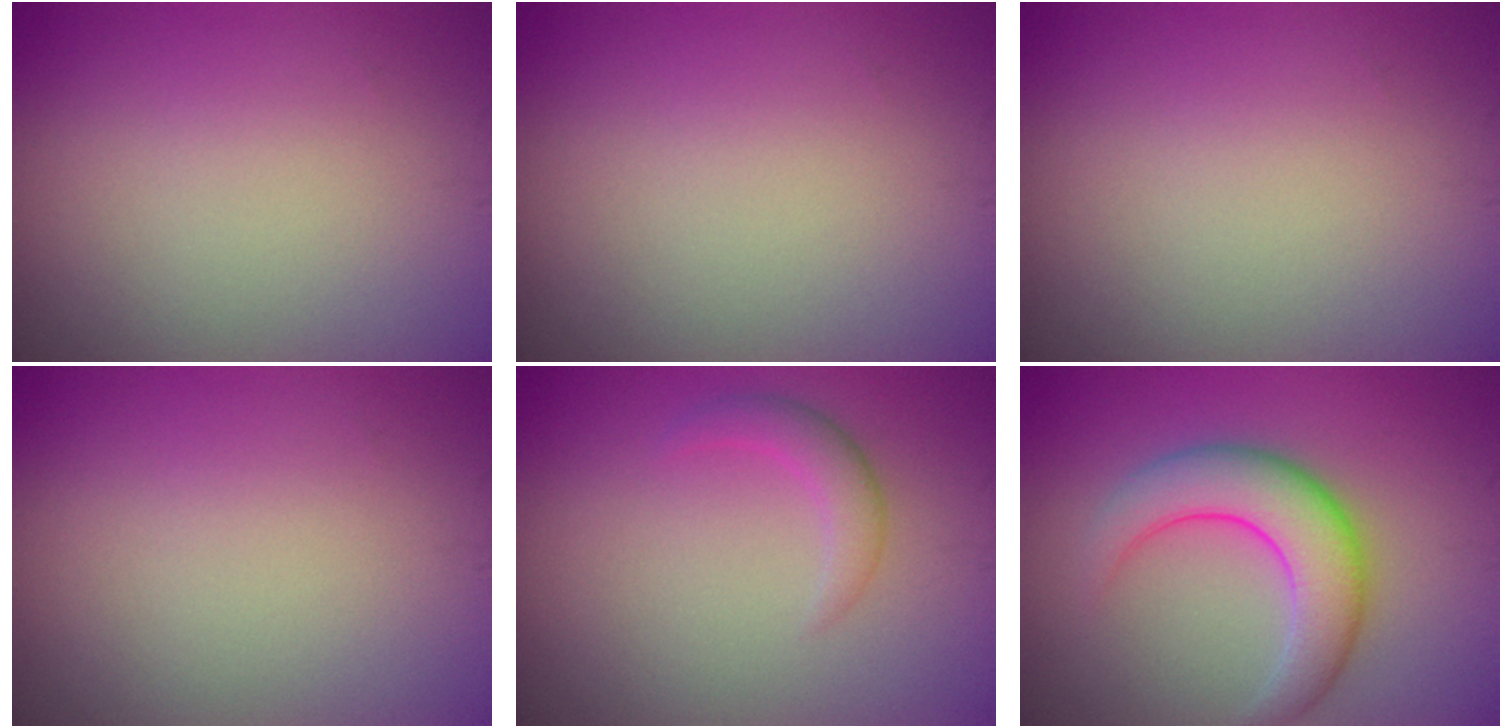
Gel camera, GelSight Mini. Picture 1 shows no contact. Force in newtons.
{"total": 0.0}
{"total": 0.0}
{"total": 0.0}
{"total": 1.8, "press": 1.8, "slide": 0.0}
{"total": 5.7, "press": 5.7, "slide": 0.1}